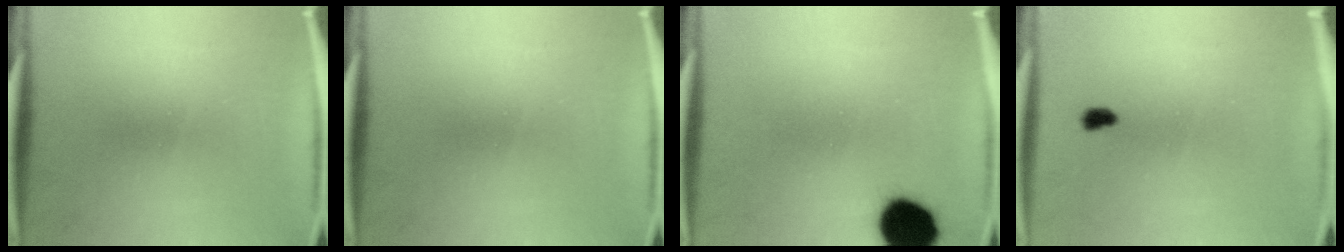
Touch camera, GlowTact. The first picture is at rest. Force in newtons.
{"total": 0.0}
{"total": 12.6}
{"total": 1.3}